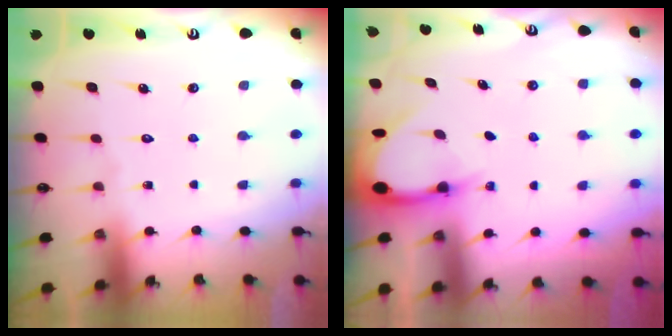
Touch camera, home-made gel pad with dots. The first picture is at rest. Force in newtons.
{"total": 3.6, "press": 3.6, "slide": 0.3}